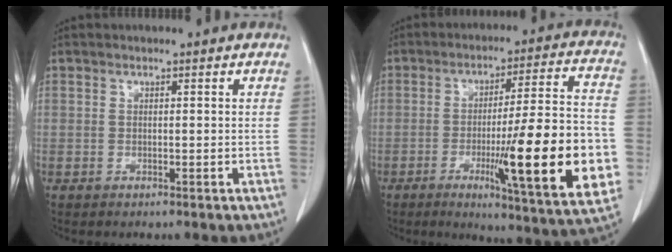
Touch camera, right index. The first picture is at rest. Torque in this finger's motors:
{"motor_torque": [1.92, -0.22, 1.03, 0.21]}